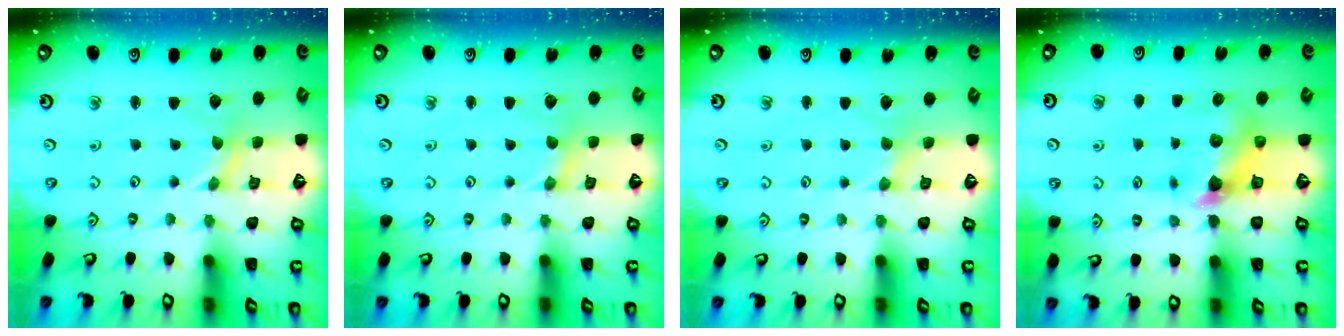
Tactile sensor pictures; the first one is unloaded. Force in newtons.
{"total": 1.7, "press": 1.7, "slide": 0.2}
{"total": 1.7, "press": 1.7, "slide": 0.2}
{"total": 6.6, "press": 6.6, "slide": 0.2}